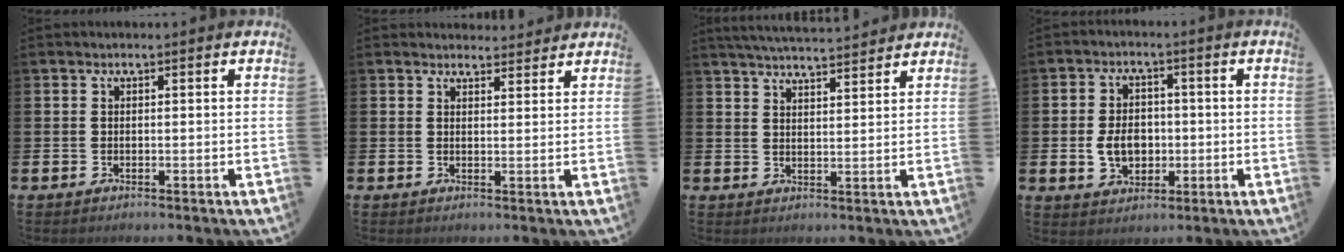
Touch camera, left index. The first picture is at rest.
{"total": 2.5, "force": [2.4, 0.7, -0.2], "torque": [0.010, -0.014, 0.042]}
{"total": 4.8, "force": [4.8, 0.1, 0.5], "torque": [-0.018, -0.026, 0.086]}
{"total": 5.3, "force": [-0.6, 4.0, 3.4], "torque": [-0.055, 0.005, -0.016]}